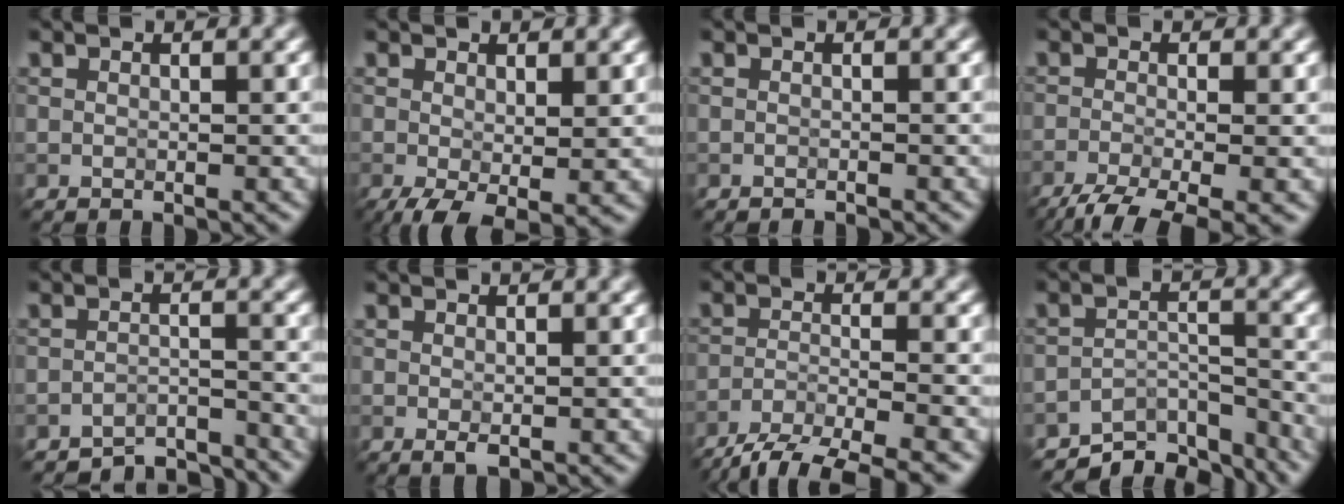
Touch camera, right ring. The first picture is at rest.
{"total": 3.8, "force": [-1.0, 1.5, 3.4], "torque": [-0.067, -0.016, -0.016]}
{"total": 0.6, "force": [-0.6, 0.0, 0.1], "torque": [0.003, 0.000, -0.011]}
{"total": 5.9, "force": [-3.9, 1.4, 4.2], "torque": [-0.066, -0.012, -0.077]}
{"total": 4.1, "force": [-4.0, 0.6, 0.6], "torque": [-0.006, 0.001, -0.065]}
{"total": 0.8, "force": [-0.2, 0.3, 0.7], "torque": [-0.012, -0.004, -0.001]}
{"total": 7.0, "force": [-5.7, 1.5, 3.7], "torque": [-0.062, -0.013, -0.098]}
{"total": 6.2, "force": [-5.7, 1.8, 1.8], "torque": [-0.016, -0.011, -0.092]}